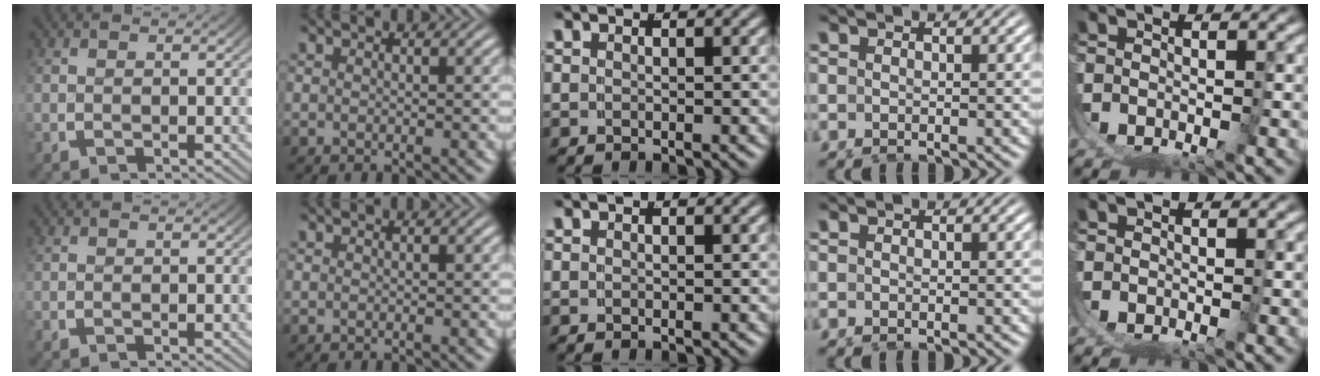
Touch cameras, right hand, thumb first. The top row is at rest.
{}